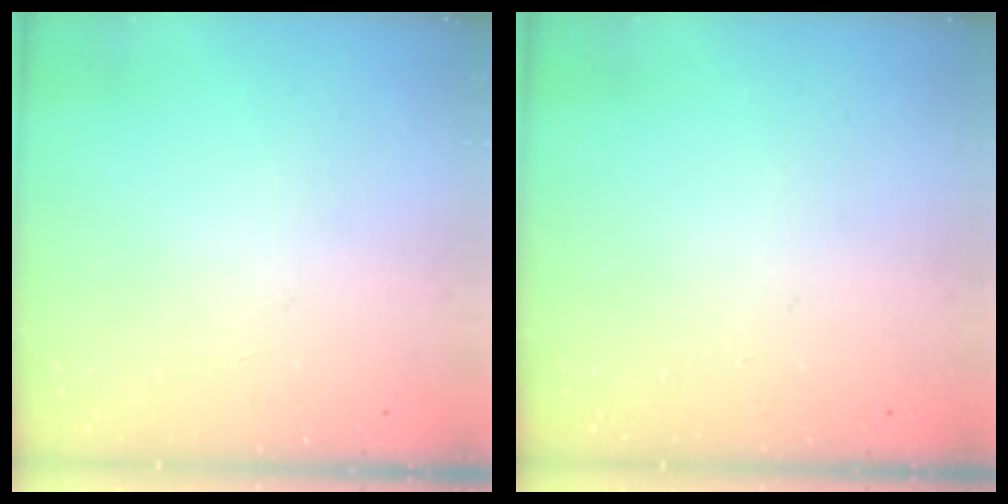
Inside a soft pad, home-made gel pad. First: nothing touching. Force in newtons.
{"total": 0.0}